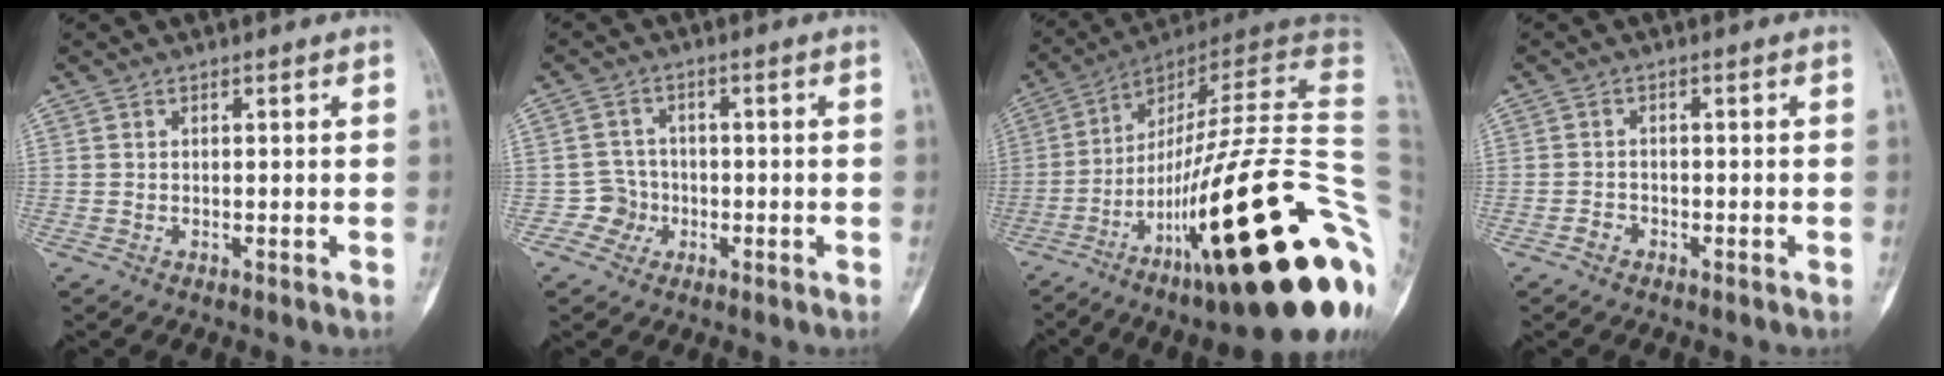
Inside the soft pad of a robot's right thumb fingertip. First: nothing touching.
{"total": 3.8, "force": [-1.4, 3.5, -0.1], "torque": [0.028, 0.015, -0.031]}
{"total": 35.1, "force": [-10.5, 6.5, 32.8], "torque": [-0.409, 0.048, -0.168]}
{"total": 1.6, "force": [-1.0, 1.1, 0.4], "torque": [-0.010, 0.008, -0.020]}